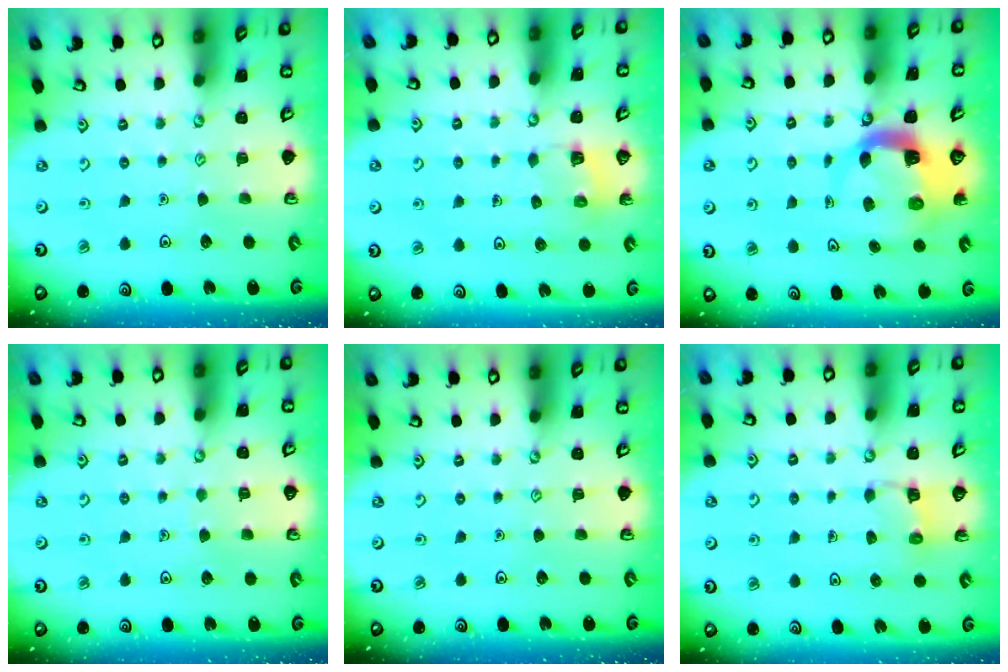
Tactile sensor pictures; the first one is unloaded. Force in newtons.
{"total": 4.7, "press": 4.7, "slide": 0.2}
{"total": 5.4, "press": 5.3, "slide": 0.8}
{"total": 2.4, "press": 2.4, "slide": 0.2}
{"total": 0.0}
{"total": 2.9, "press": 2.9, "slide": 0.3}